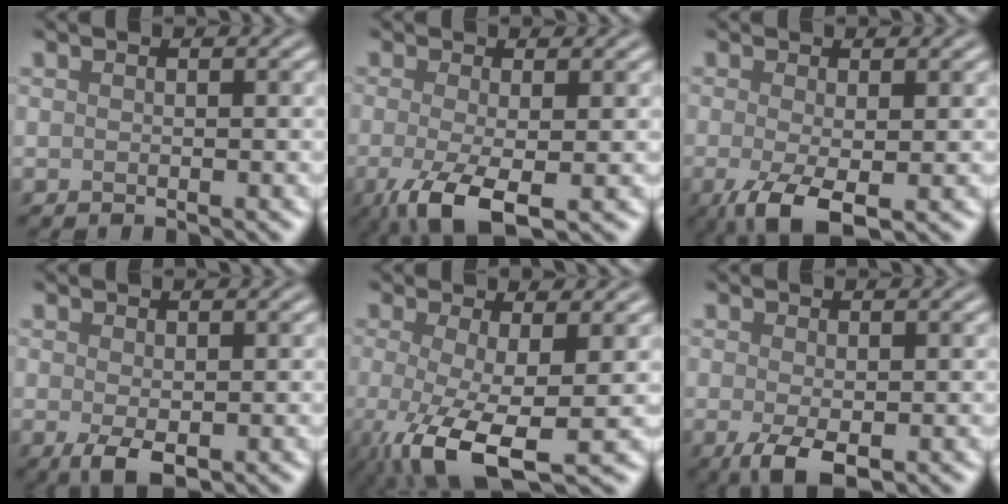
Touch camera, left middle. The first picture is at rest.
{"total": 5.0, "force": [-2.3, 1.0, 4.3], "torque": [-0.089, -0.009, -0.033]}
{"total": 3.8, "force": [-1.8, 0.7, 3.3], "torque": [-0.074, -0.005, -0.021]}
{"total": 2.0, "force": [-1.0, 0.5, 1.6], "torque": [-0.043, -0.002, -0.004]}
{"total": 7.0, "force": [-2.4, 1.5, 6.5], "torque": [-0.130, -0.011, -0.029]}
{"total": 2.7, "force": [-1.5, 0.7, 2.1], "torque": [-0.053, -0.005, -0.013]}